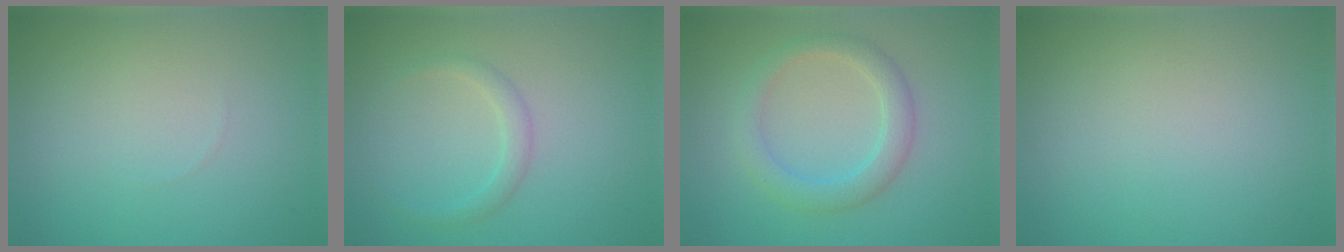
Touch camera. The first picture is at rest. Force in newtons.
{"total": 1.5, "press": 1.5, "slide": 0.0}
{"total": 3.1, "press": 3.1, "slide": 0.1}
{"total": 0.0}